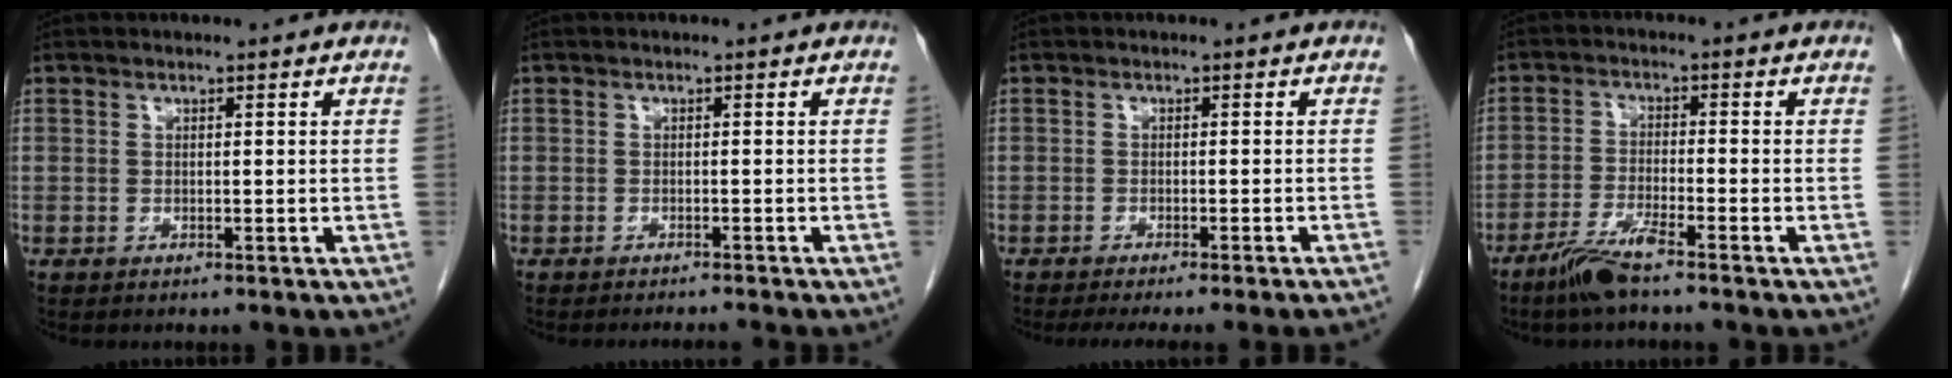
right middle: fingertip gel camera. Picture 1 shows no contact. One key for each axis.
{"total": 2.3, "fx": -2.1, "fy": -0.9, "fz": 0.3, "tx": -0.002, "ty": -0.008, "tz": -0.027}
{"total": 10.3, "fx": -9.3, "fy": -0.7, "fz": 4.4, "tx": -0.032, "ty": -0.022, "tz": -0.112}
{"total": 5.4, "fx": -4.1, "fy": 0.1, "fz": 3.5, "tx": -0.077, "ty": -0.013, "tz": -0.084}